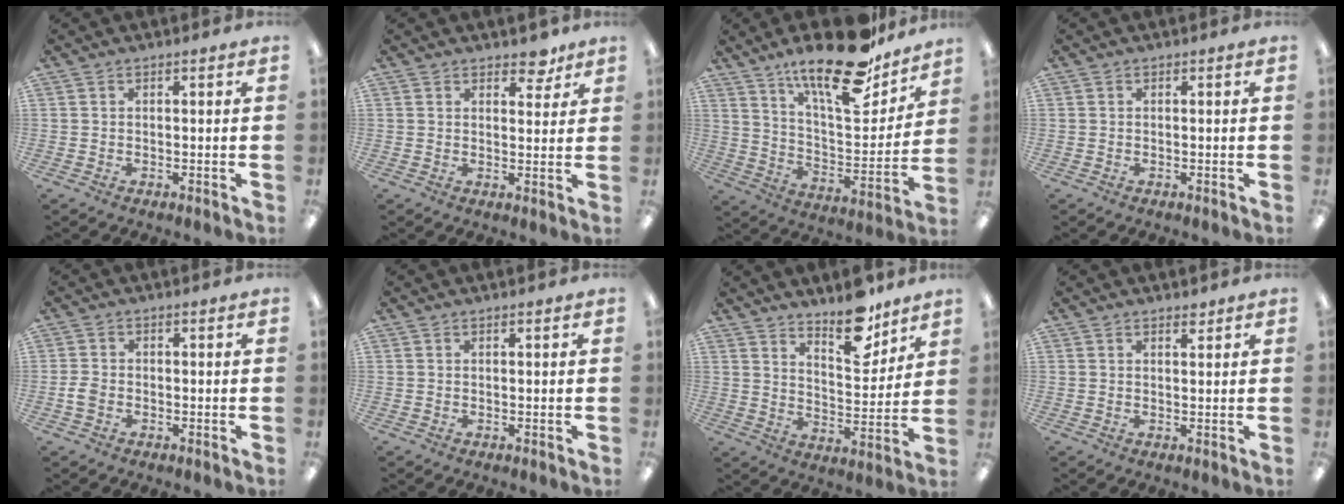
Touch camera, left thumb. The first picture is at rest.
{"total": 4.9, "force": [3.8, 2.3, 2.0], "torque": [-0.007, -0.022, 0.063]}
{"total": 22.4, "force": [16.9, 6.7, 13.1], "torque": [-0.210, -0.112, 0.283]}
{"total": 0.0}
{"total": 2.6, "force": [-0.7, 1.8, 1.7], "torque": [-0.038, 0.003, -0.015]}
{"total": 0.6, "force": [0.5, 0.0, 0.4], "torque": [-0.008, 0.002, 0.008]}
{"total": 13.3, "force": [10.6, 5.2, 6.2], "torque": [-0.073, -0.076, 0.186]}
{"total": 1.7, "force": [1.5, 0.5, 0.6], "torque": [-0.006, -0.004, 0.026]}